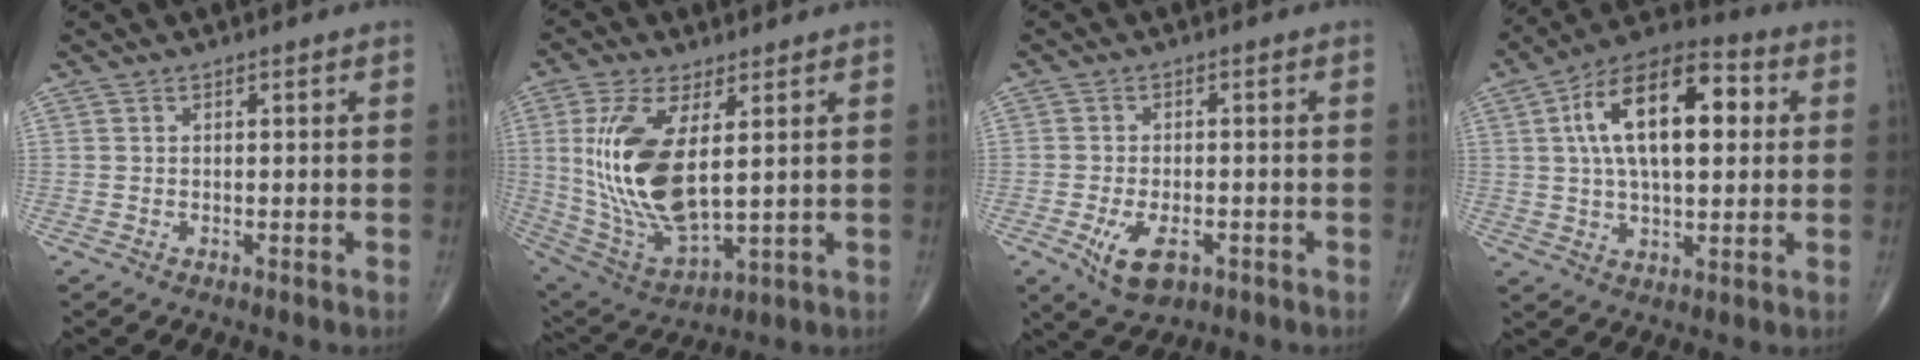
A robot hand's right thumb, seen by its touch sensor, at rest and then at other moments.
{"total": 18.0, "force": [2.9, 8.0, 15.9], "torque": [-0.328, -0.023, 0.073]}
{"total": 6.8, "force": [-2.8, 3.6, 5.1], "torque": [-0.090, 0.001, -0.038]}
{"total": 18.7, "force": [3.8, 9.1, 15.8], "torque": [-0.250, 0.023, 0.055]}